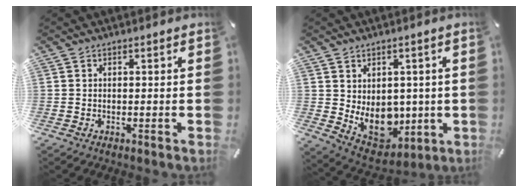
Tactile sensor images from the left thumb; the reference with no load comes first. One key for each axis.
{"total": 10.7, "fx": 0.3, "fy": 8.8, "fz": 6.0, "tx": -0.083, "ty": -0.030, "tz": 0.016}